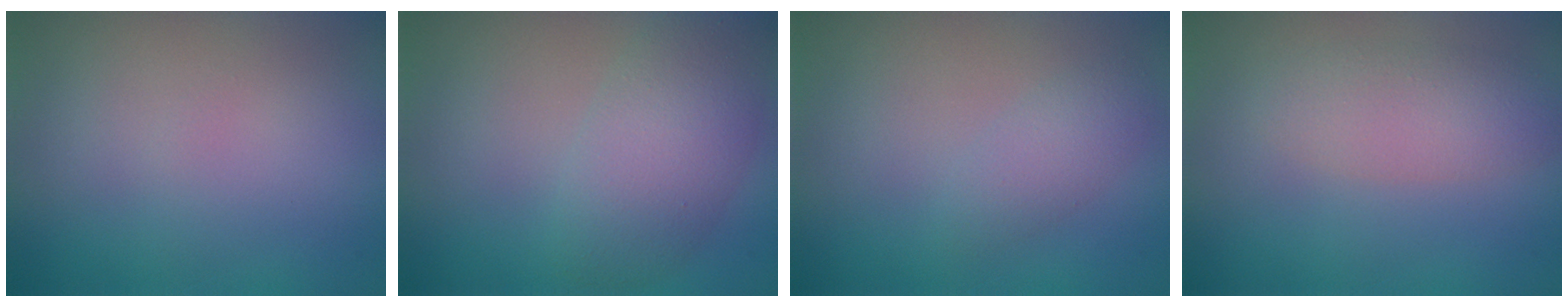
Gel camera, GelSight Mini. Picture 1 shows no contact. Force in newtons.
{"total": 5.0, "press": 5.0, "slide": 0.2}
{"total": 1.6, "press": 1.6, "slide": 0.0}
{"total": 2.9, "press": 2.9, "slide": 0.1}